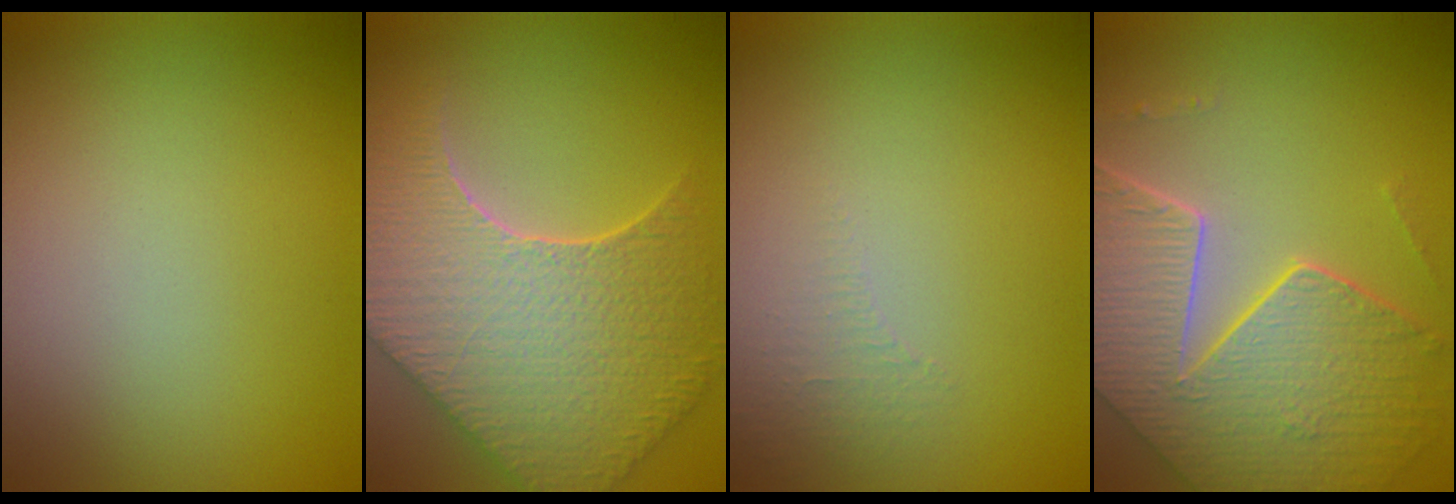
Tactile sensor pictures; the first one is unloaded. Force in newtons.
{"total": 9.2, "press": 7.4, "slide": 5.5}
{"total": 0.8, "press": 0.4, "slide": 0.7}
{"total": 8.5, "press": 6.0, "slide": 6.1}